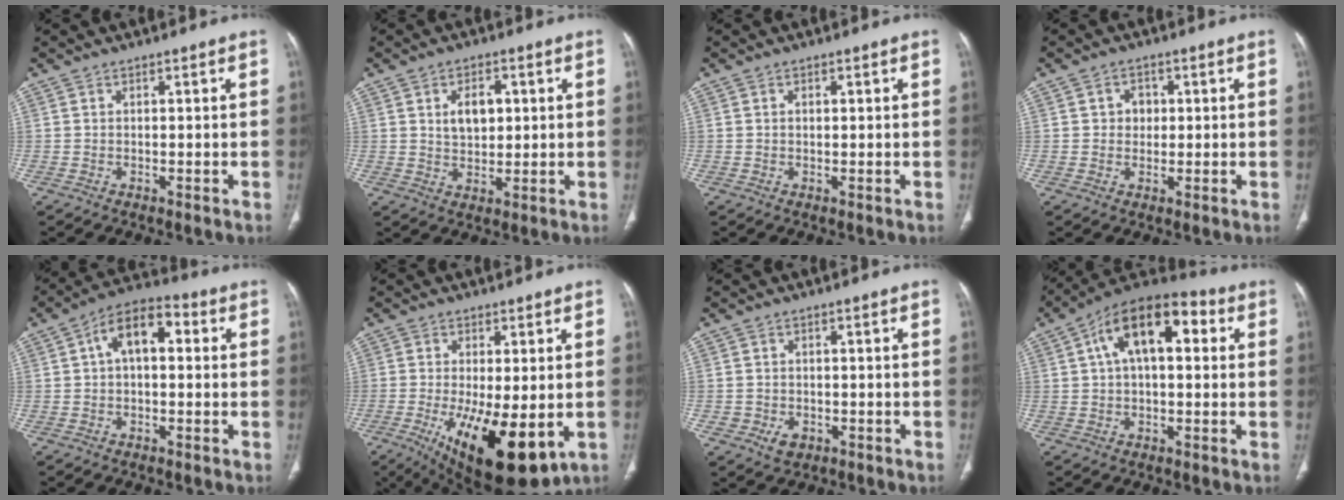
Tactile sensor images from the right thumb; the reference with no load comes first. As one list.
[{"total": 6.2, "force": [1.6, 3.9, 4.5], "torque": [-0.055, -0.007, 0.029]}, {"total": 0.9, "force": [0.2, 0.6, 0.7], "torque": [-0.013, 0.003, 0.005]}, {"total": 3.2, "force": [0.5, 2.8, 1.5], "torque": [-0.003, 0.004, 0.005]}, {"total": 9.9, "force": [1.8, 5.4, 8.0], "torque": [-0.121, 0.032, 0.019]}, {"total": 17.4, "force": [-5.1, 6.6, 15.2], "torque": [-0.234, -0.027, -0.059]}, {"total": 3.5, "force": [-1.2, 2.8, 1.7], "torque": [-0.018, 0.005, -0.009]}, {"total": 15.6, "force": [4.0, 7.9, 12.8], "torque": [-0.191, 0.032, 0.057]}]